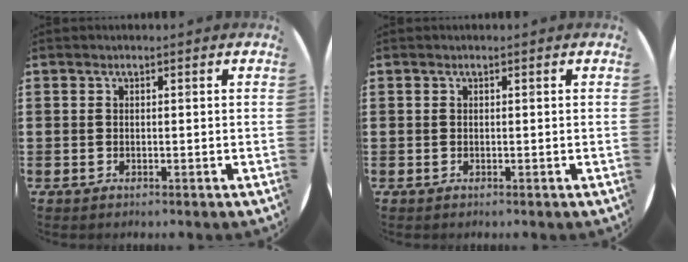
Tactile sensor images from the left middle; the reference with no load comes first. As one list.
[{"total": 0.0}]